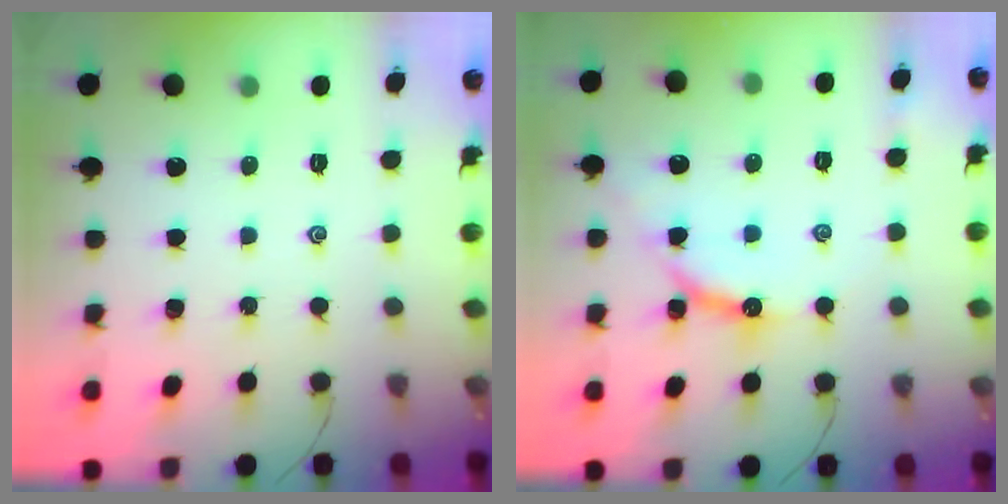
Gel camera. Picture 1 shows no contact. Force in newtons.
{"total": 10.2, "press": 10.1, "slide": 0.8}